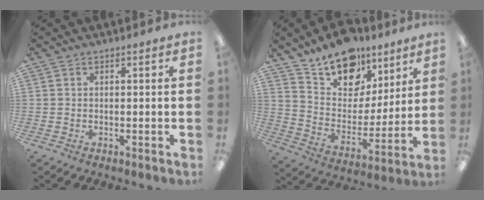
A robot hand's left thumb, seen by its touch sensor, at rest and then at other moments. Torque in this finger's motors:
{"motor_torque": [0.30, 0.51, 1.22, -1.55, 0.14]}